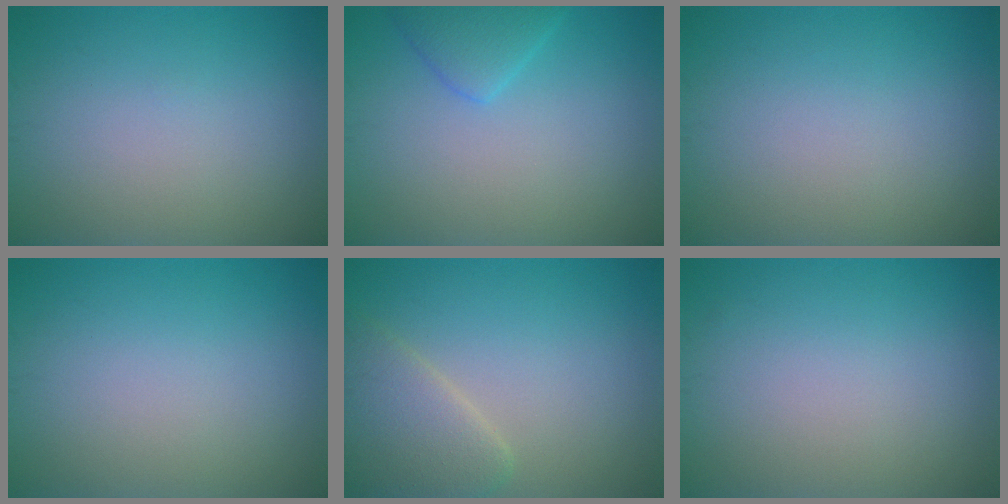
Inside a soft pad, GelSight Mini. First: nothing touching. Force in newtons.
{"total": 2.3, "press": 2.3, "slide": 0.3}
{"total": 0.0}
{"total": 0.0}
{"total": 4.0, "press": 4.0, "slide": 0.2}
{"total": 0.0}